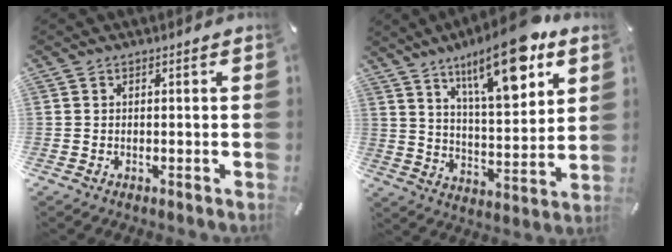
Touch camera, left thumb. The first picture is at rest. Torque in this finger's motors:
{"motor_torque": [2.58, 2.43, 1.56, -1.21, 0.43]}